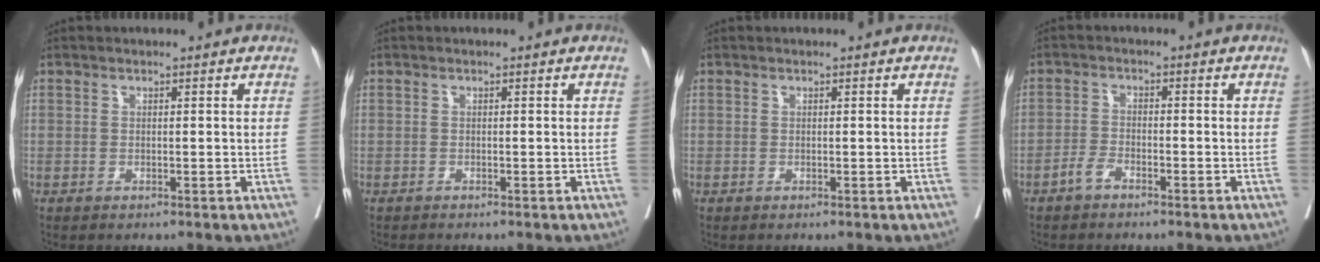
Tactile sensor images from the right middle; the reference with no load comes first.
{"total": 0.0}
{"total": 0.0}
{"total": 2.4, "force": [-1.8, 0.9, 1.3], "torque": [-0.028, 0.002, -0.035]}